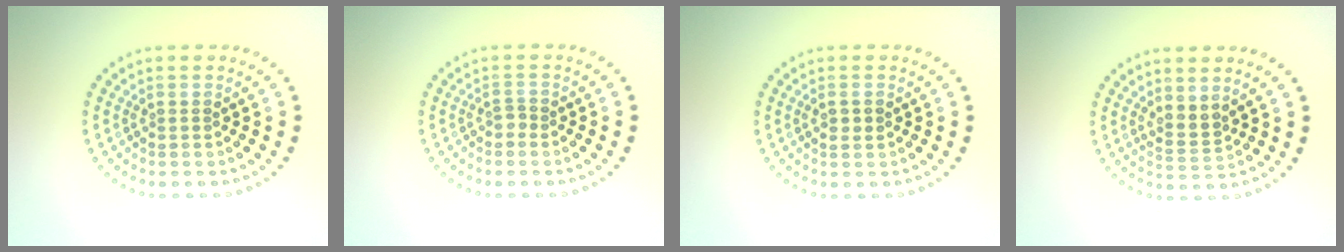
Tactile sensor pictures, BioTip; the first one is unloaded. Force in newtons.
{"total": 0.9, "press": 0.6, "slide": 0.7}
{"total": 1.1, "press": 1.1, "slide": 0.2}
{"total": 2.0, "press": 1.4, "slide": 1.3}